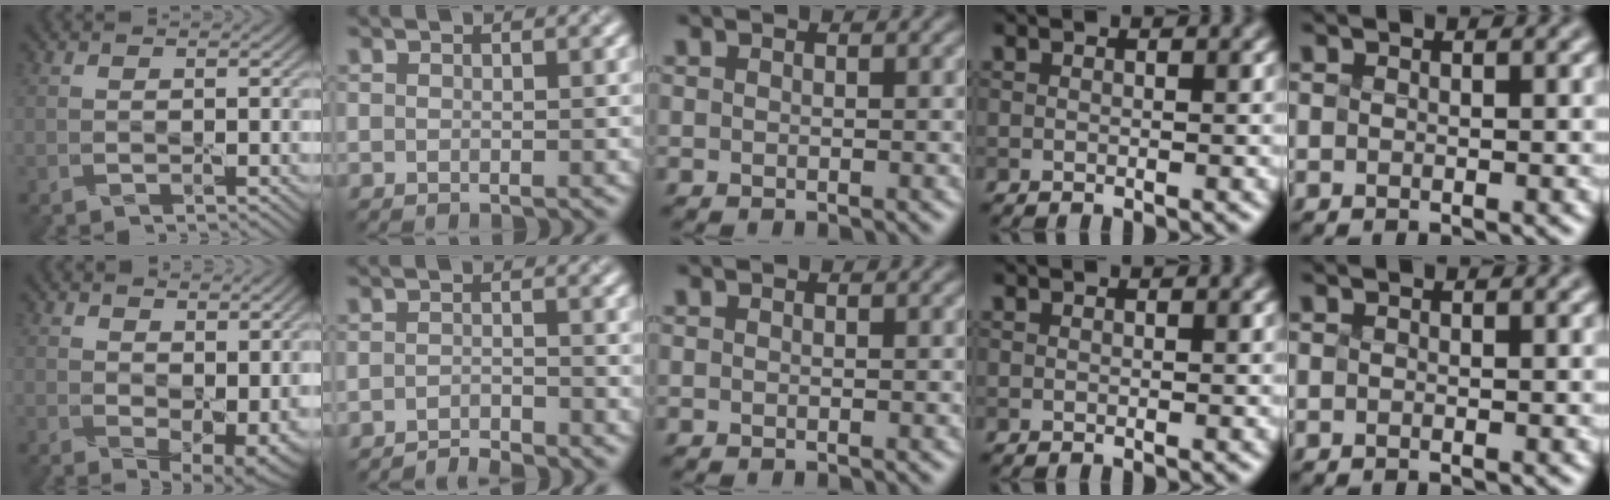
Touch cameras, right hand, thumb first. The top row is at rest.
{"thumb": {"total": 7.3, "force": [1.3, 4.4, 5.6], "torque": [-0.089, -0.027, 0.043]}, "index": {"total": 1.8, "force": [-1.7, 0.1, 0.3], "torque": [-0.001, 0.002, -0.036]}}